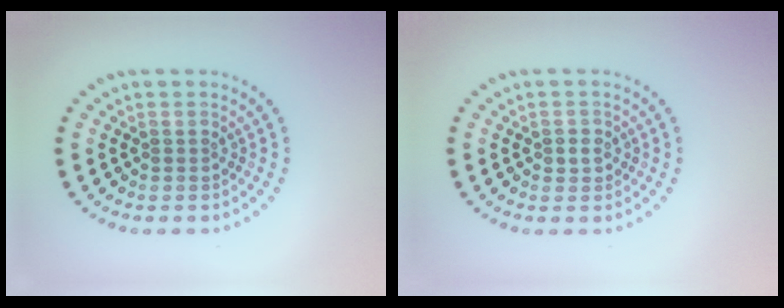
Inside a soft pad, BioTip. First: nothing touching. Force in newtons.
{"total": 1.2, "press": 1.2, "slide": 0.3}